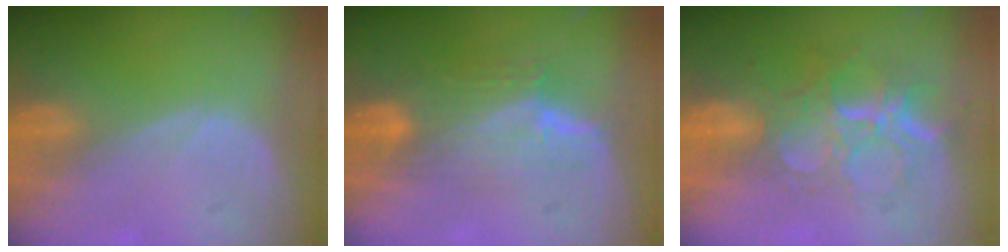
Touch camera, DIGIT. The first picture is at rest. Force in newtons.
{"total": 7.6, "press": 6.7, "slide": 3.5}
{"total": 9.1, "press": 7.7, "slide": 4.8}